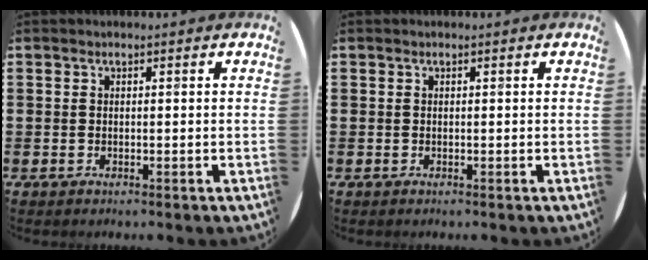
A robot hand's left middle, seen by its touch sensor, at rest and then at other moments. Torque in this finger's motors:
{"motor_torque": [0.00, 0.00, 0.00, 0.00]}